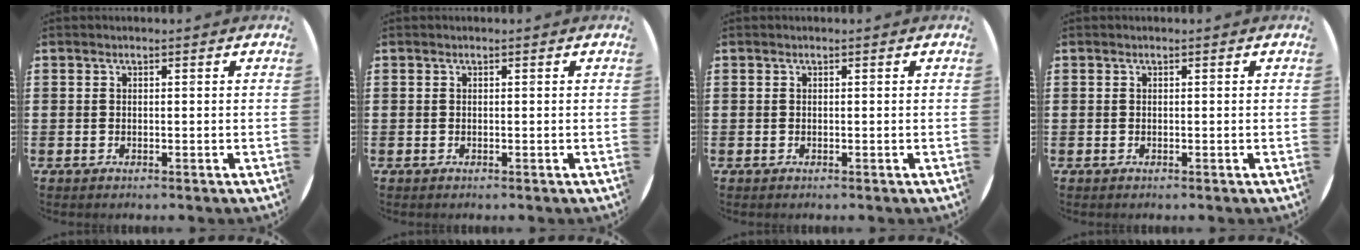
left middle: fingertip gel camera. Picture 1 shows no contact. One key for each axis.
{"total": 0.0}
{"total": 0.0}
{"total": 0.0}